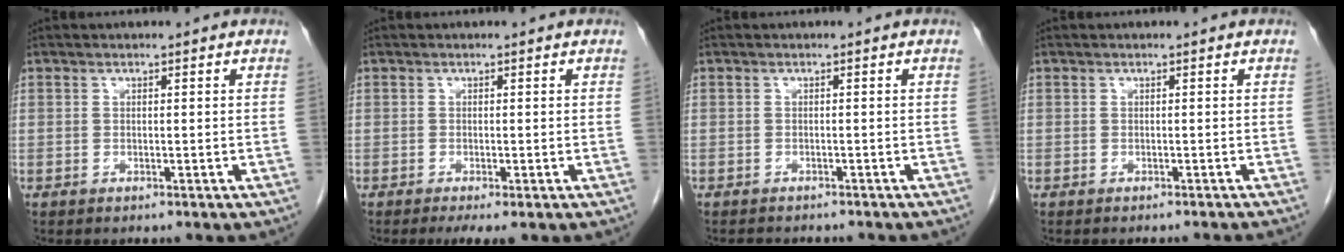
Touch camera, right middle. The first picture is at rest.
{"total": 2.9, "force": [-1.8, 0.5, 2.1], "torque": [-0.032, -0.011, -0.027]}
{"total": 4.7, "force": [-4.1, 1.2, 1.7], "torque": [-0.026, -0.005, -0.050]}
{"total": 3.6, "force": [-3.4, -0.4, 1.0], "torque": [-0.012, -0.012, -0.039]}